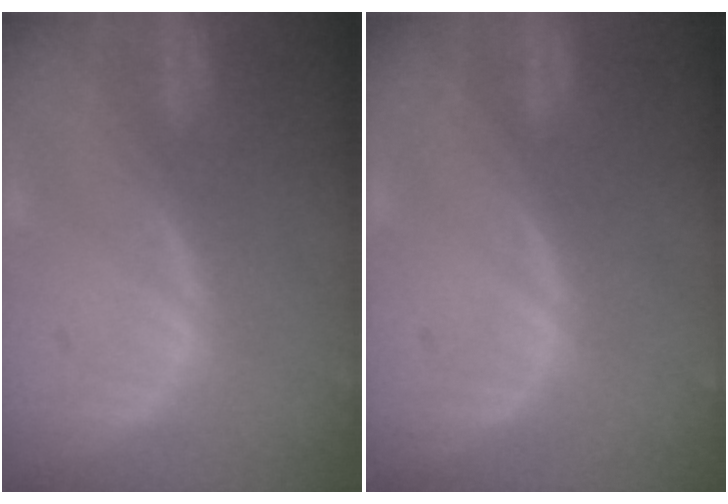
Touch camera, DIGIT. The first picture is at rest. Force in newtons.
{"total": 0.0}